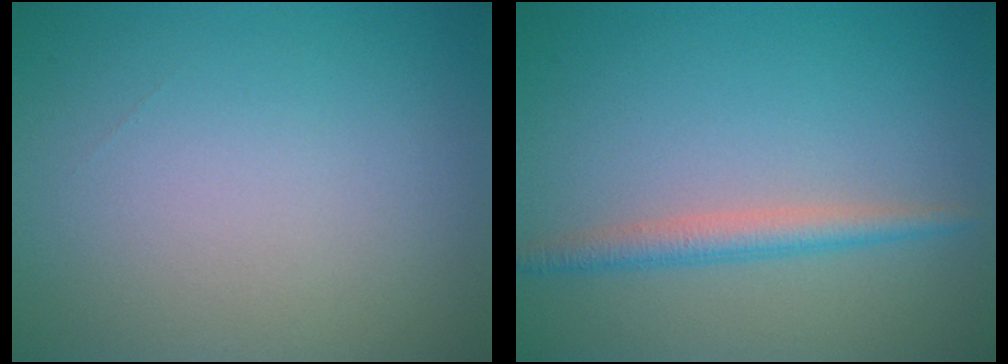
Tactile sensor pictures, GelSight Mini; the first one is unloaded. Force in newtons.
{"total": 2.4, "press": 2.4, "slide": 0.0}